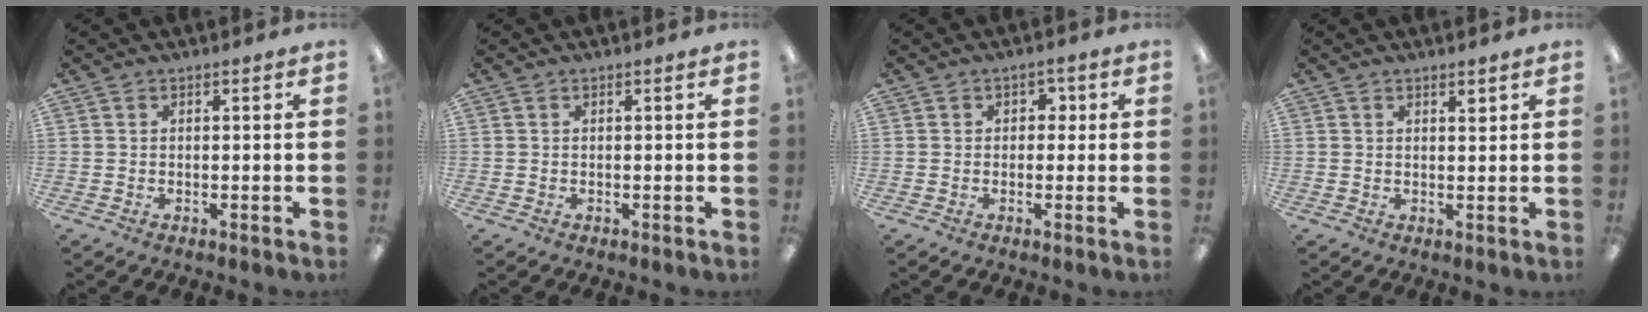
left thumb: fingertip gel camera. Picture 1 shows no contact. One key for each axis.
{"total": 0.0}
{"total": 2.1, "fx": 0.2, "fy": 1.7, "fz": 1.1, "tx": -0.015, "ty": 0.007, "tz": -0.002}
{"total": 1.8, "fx": 1.5, "fy": 0.3, "fz": 0.9, "tx": -0.013, "ty": -0.005, "tz": 0.024}